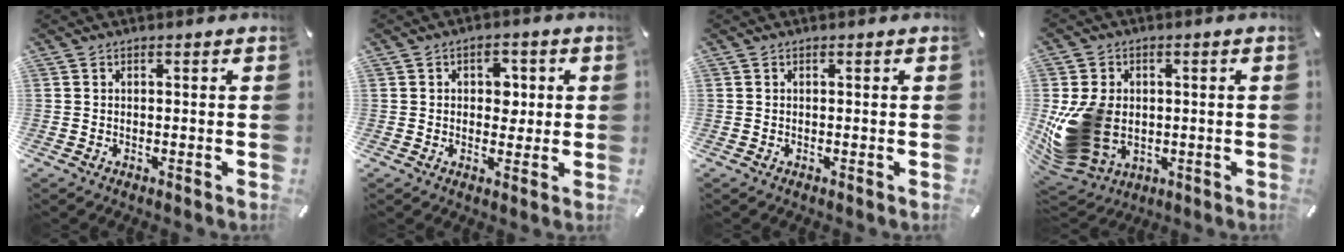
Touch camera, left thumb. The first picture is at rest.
{"total": 4.4, "force": [0.2, 3.3, 2.8], "torque": [-0.025, -0.003, -0.007]}
{"total": 0.0}
{"total": 15.3, "force": [-1.4, 12.1, 9.2], "torque": [-0.197, -0.003, -0.024]}